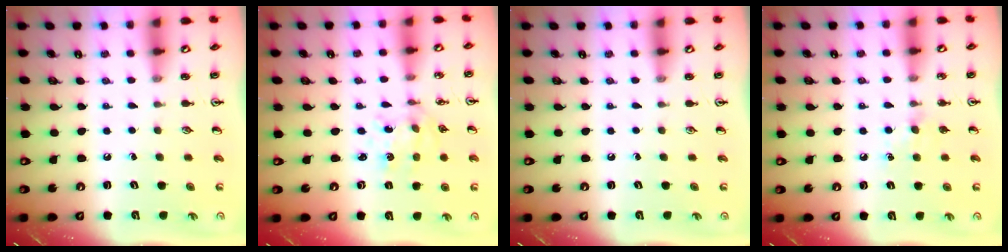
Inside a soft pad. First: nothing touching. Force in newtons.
{"total": 2.6, "press": 2.4, "slide": 0.9}
{"total": 0.0}
{"total": 4.1, "press": 4.0, "slide": 0.6}